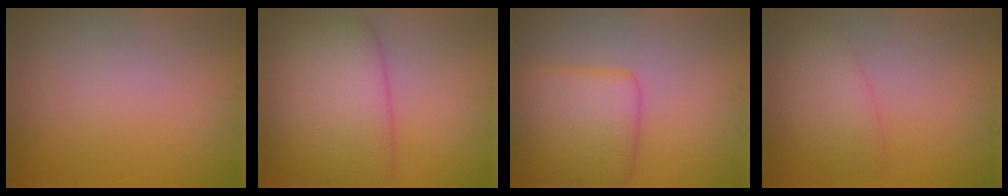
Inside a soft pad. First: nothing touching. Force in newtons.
{"total": 7.7, "press": 7.7, "slide": 0.2}
{"total": 5.8, "press": 5.8, "slide": 0.1}
{"total": 2.7, "press": 2.7, "slide": 0.3}